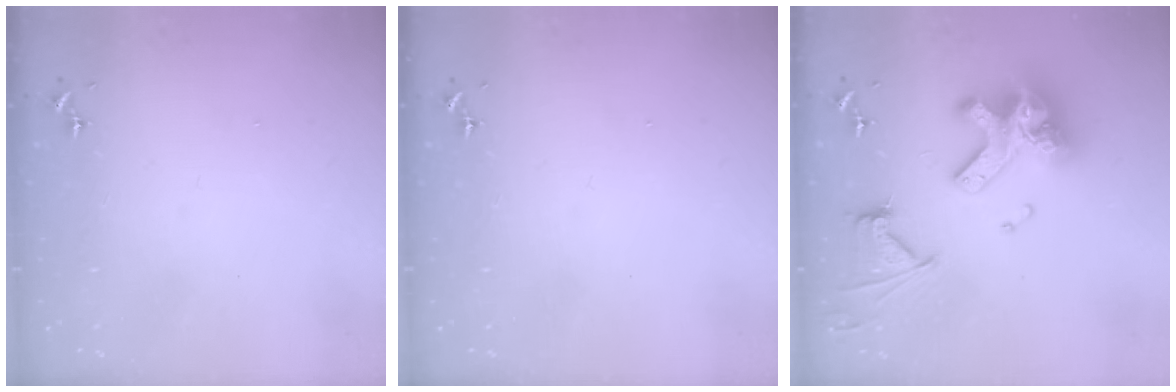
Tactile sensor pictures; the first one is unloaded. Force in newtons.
{"total": 0.0}
{"total": 20.0, "press": 19.9, "slide": 2.4}